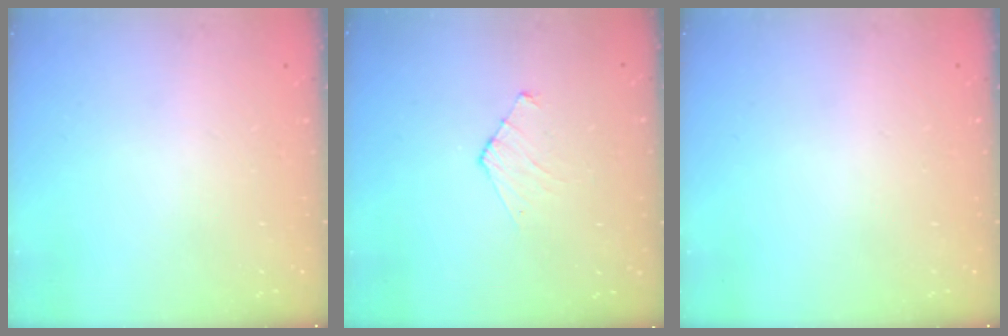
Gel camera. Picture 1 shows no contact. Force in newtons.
{"total": 4.4, "press": 4.4, "slide": 0.4}
{"total": 0.0}